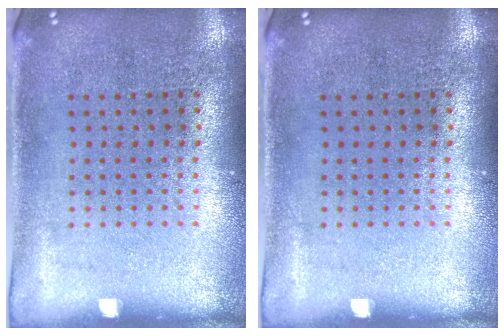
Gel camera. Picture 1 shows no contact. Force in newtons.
{"total": 0.0}